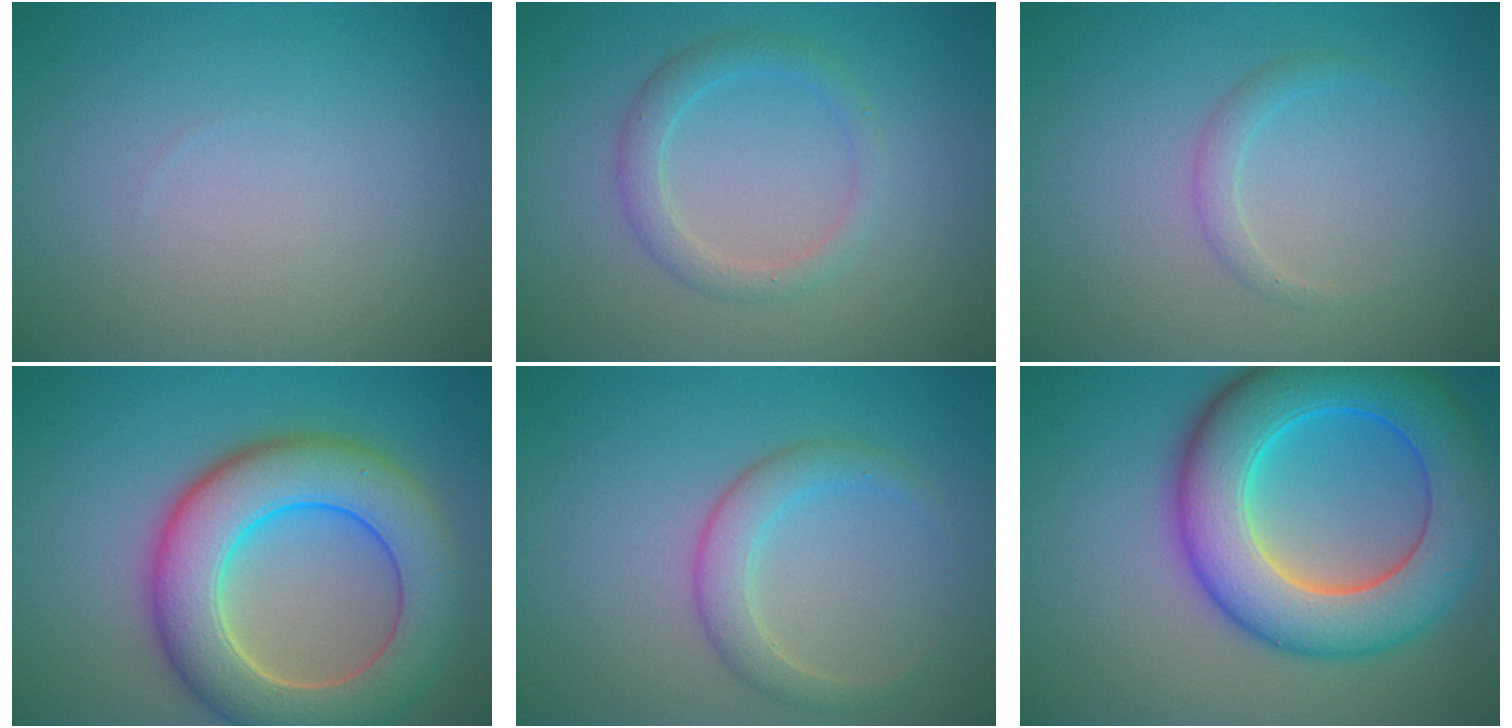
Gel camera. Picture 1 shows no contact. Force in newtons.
{"total": 2.2, "press": 2.2, "slide": 0.1}
{"total": 1.2, "press": 1.2, "slide": 0.0}
{"total": 10.0, "press": 10.0, "slide": 0.8}
{"total": 2.7, "press": 2.7, "slide": 0.2}
{"total": 11.0, "press": 11.0, "slide": 0.5}